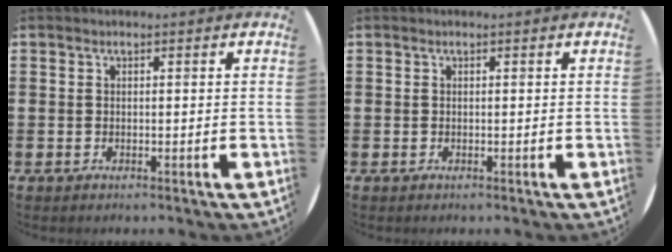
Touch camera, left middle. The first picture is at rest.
{"total": 0.0}